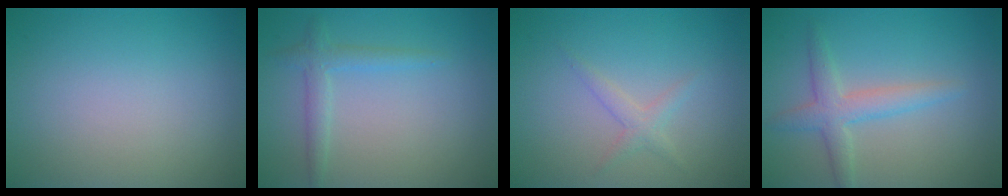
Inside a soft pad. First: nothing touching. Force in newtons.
{"total": 1.9, "press": 1.9, "slide": 0.1}
{"total": 1.4, "press": 1.4, "slide": 0.0}
{"total": 3.0, "press": 3.0, "slide": 0.1}